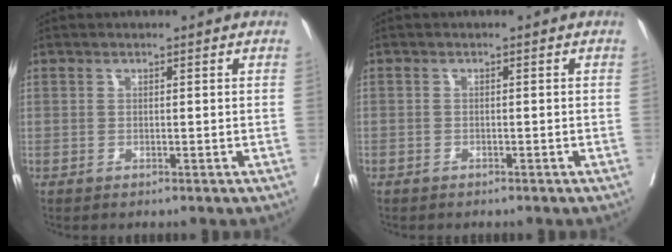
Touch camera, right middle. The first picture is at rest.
{"total": 0.9, "force": [-0.6, 0.7, -0.1], "torque": [-0.008, 0.003, -0.011]}